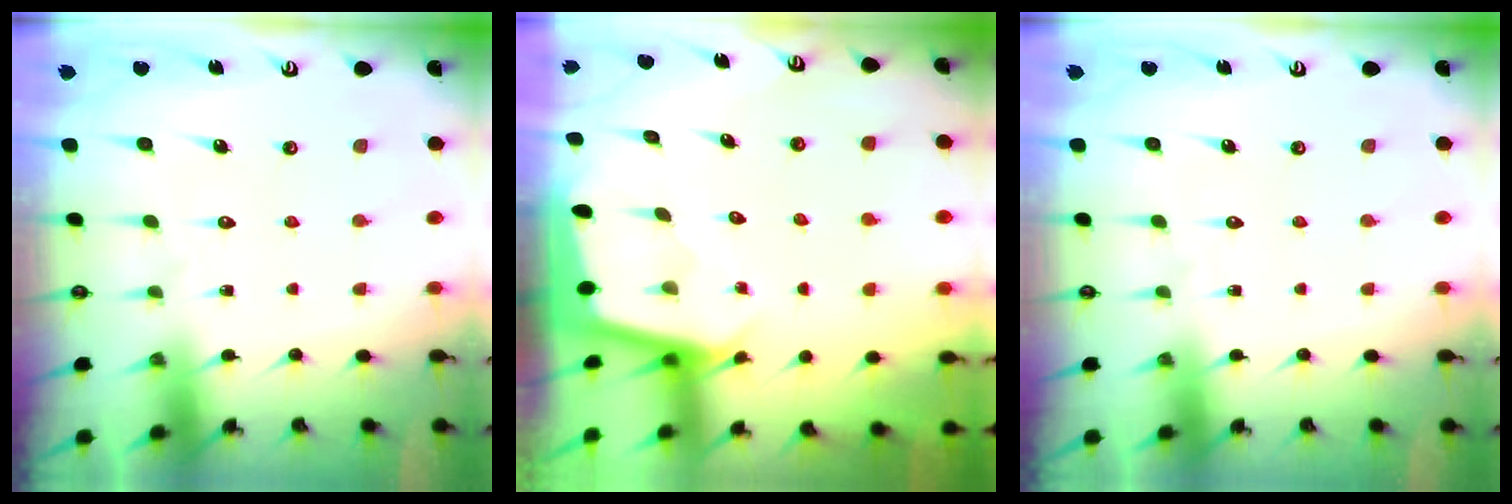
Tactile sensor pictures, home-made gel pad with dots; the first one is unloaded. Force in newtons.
{"total": 1.9, "press": 1.9, "slide": 0.1}
{"total": 0.0}